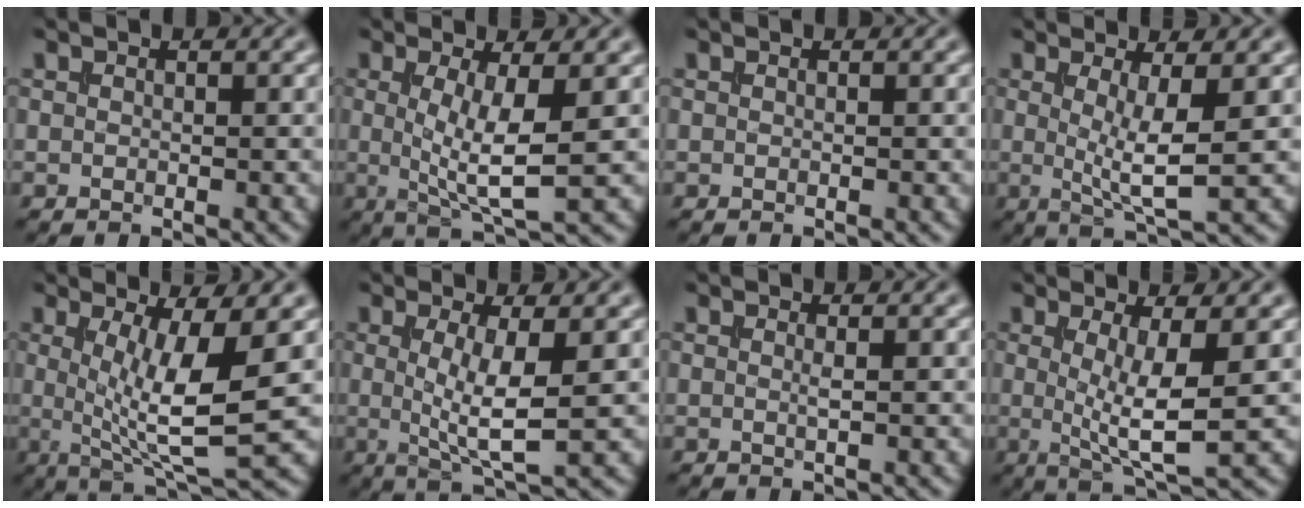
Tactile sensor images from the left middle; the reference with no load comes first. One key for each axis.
{"total": 5.4, "fx": 0.2, "fy": 1.2, "fz": 5.3, "tx": -0.097, "ty": -0.011, "tz": 0.004}
{"total": 0.0}
{"total": 4.4, "fx": 0.4, "fy": 0.9, "fz": 4.3, "tx": -0.074, "ty": -0.013, "tz": 0.006}
{"total": 7.7, "fx": 0.5, "fy": 1.9, "fz": 7.5, "tx": -0.124, "ty": -0.013, "tz": 0.012}
{"total": 4.8, "fx": 0.2, "fy": 1.0, "fz": 4.7, "tx": -0.089, "ty": -0.011, "tz": 0.005}
{"total": 0.7, "fx": 0.1, "fy": 0.1, "fz": 0.7, "tx": -0.011, "ty": 0.001, "tz": 0.000}
{"total": 5.4, "fx": 0.2, "fy": 1.2, "fz": 5.3, "tx": -0.090, "ty": -0.012, "tz": 0.004}